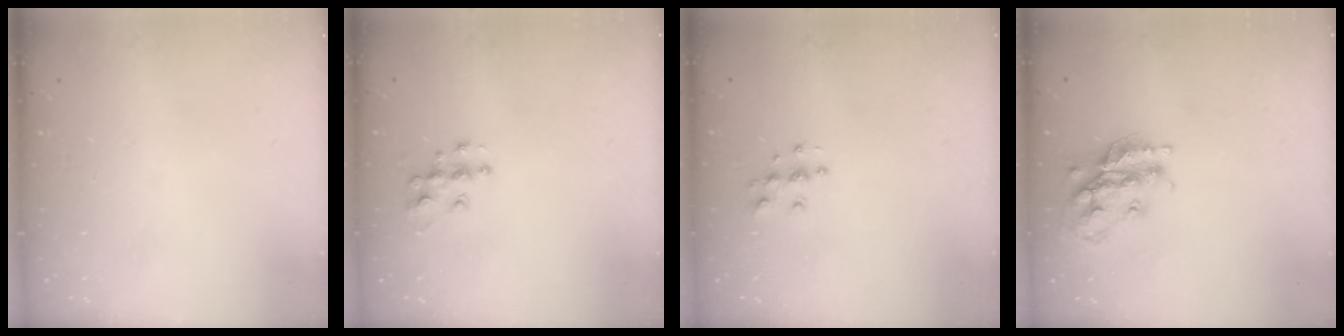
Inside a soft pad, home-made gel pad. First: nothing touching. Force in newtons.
{"total": 7.0, "press": 6.9, "slide": 0.3}
{"total": 4.6, "press": 4.6, "slide": 0.2}
{"total": 17.6, "press": 17.5, "slide": 1.3}